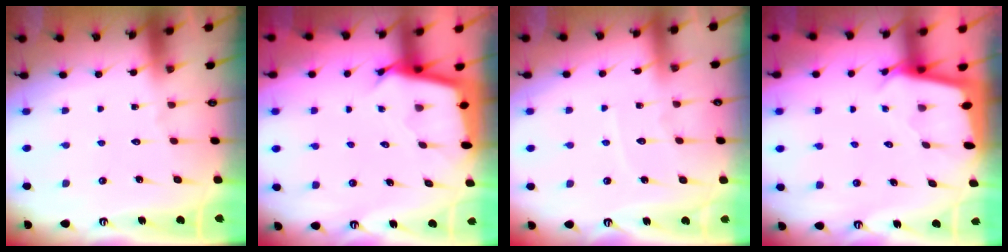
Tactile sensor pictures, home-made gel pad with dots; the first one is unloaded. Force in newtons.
{"total": 2.7, "press": 2.7, "slide": 0.1}
{"total": 4.9, "press": 4.9, "slide": 0.4}
{"total": 2.4, "press": 2.4, "slide": 0.1}